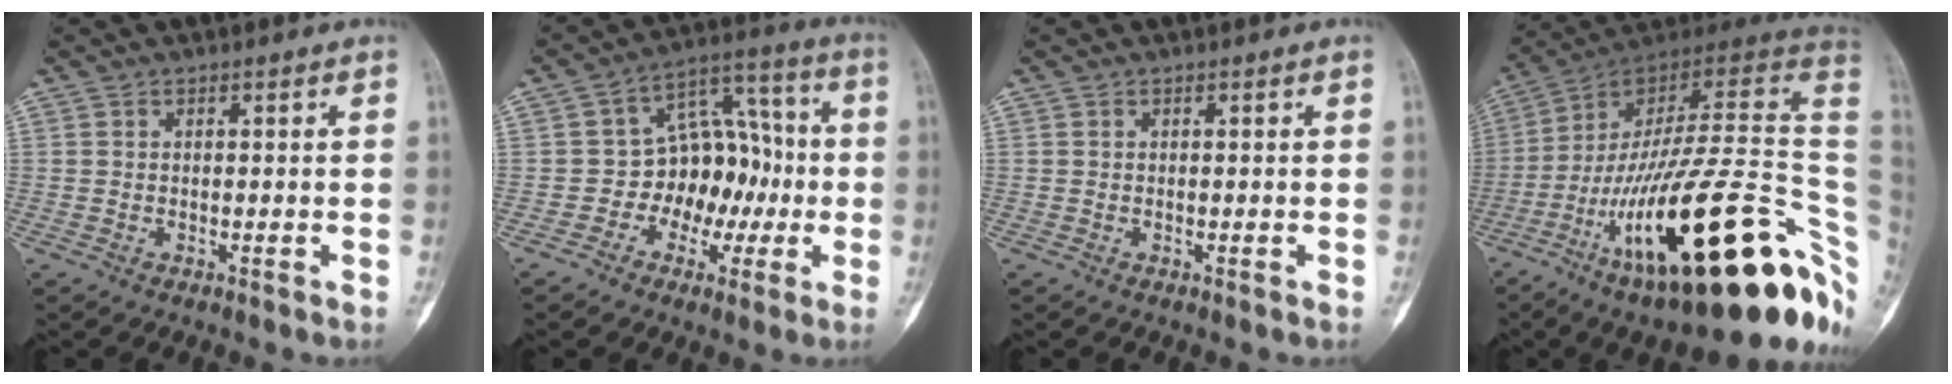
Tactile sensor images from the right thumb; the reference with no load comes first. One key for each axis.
{"total": 12.0, "fx": -2.0, "fy": 9.3, "fz": 7.3, "tx": -0.053, "ty": 0.049, "tz": -0.038}
{"total": 0.0}
{"total": 36.7, "fx": -10.6, "fy": 11.1, "fz": 33.3, "tx": -0.427, "ty": 0.074, "tz": -0.169}